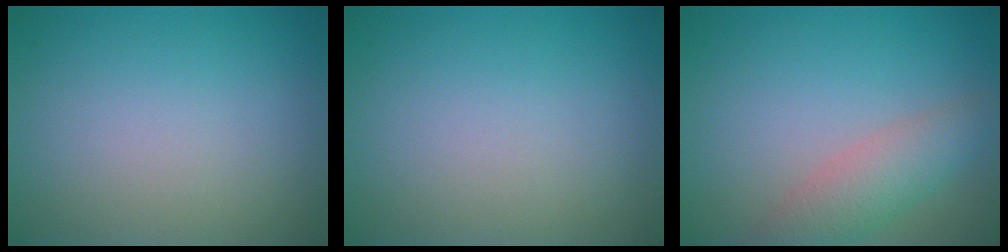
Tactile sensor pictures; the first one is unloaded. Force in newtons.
{"total": 0.0}
{"total": 3.8, "press": 3.8, "slide": 0.1}